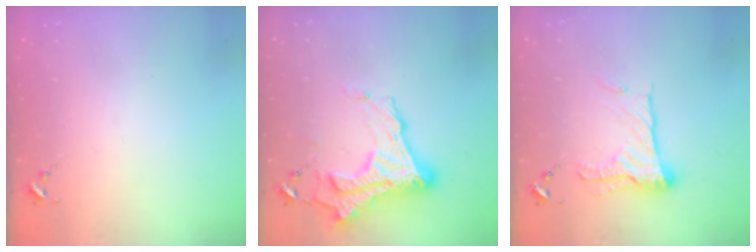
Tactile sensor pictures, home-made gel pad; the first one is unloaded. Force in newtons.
{"total": 21.6, "press": 21.5, "slide": 1.9}
{"total": 16.1, "press": 16.1, "slide": 1.1}